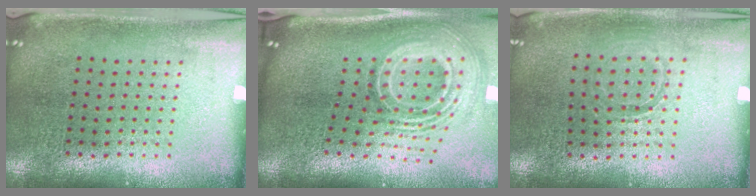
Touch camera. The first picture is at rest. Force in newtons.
{"total": 2.8, "press": 1.8, "slide": 2.1}
{"total": 0.9, "press": 0.9, "slide": 0.2}